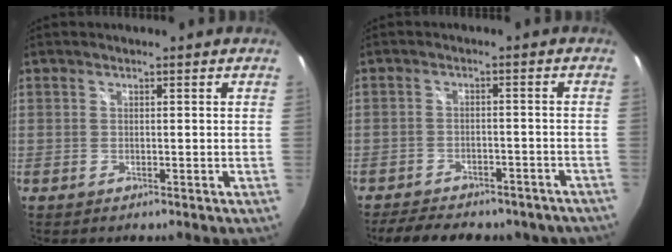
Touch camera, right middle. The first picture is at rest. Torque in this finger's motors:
{"motor_torque": [0.92, -1.19, 0.03, 0.05]}